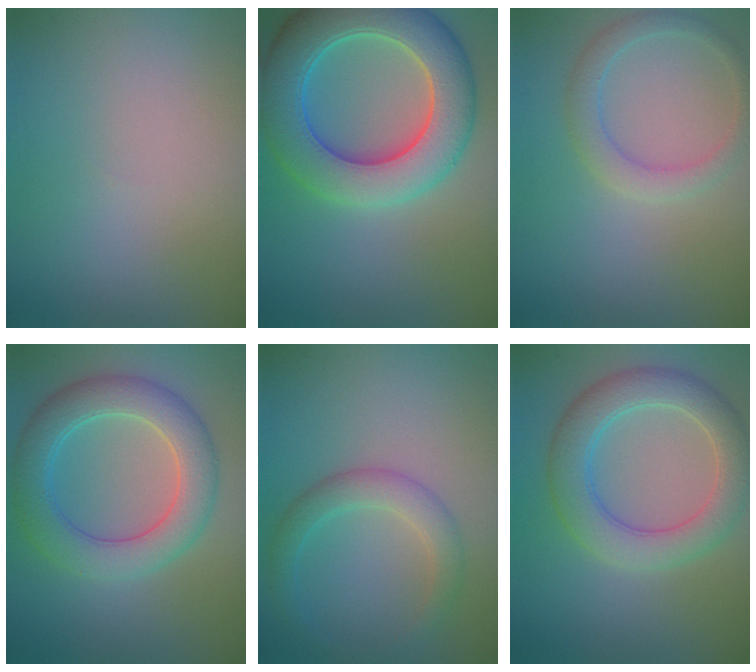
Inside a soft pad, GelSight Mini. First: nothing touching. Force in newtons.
{"total": 9.2, "press": 9.2, "slide": 0.2}
{"total": 2.3, "press": 2.3, "slide": 0.2}
{"total": 5.8, "press": 5.8, "slide": 0.1}
{"total": 2.7, "press": 2.7, "slide": 0.1}
{"total": 5.3, "press": 5.2, "slide": 0.3}